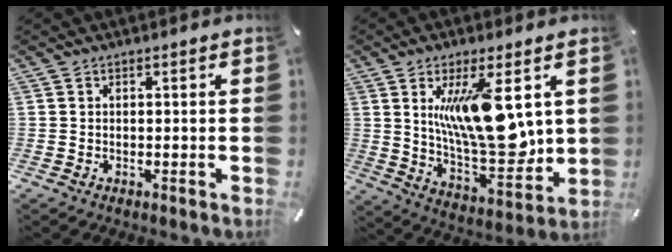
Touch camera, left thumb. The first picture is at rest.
{"total": 18.1, "force": [6.6, 7.0, 15.4], "torque": [-0.256, -0.043, 0.101]}